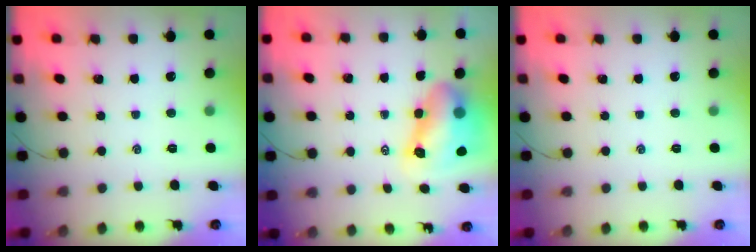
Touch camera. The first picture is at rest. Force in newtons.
{"total": 10.0, "press": 9.6, "slide": 2.8}
{"total": 0.0}